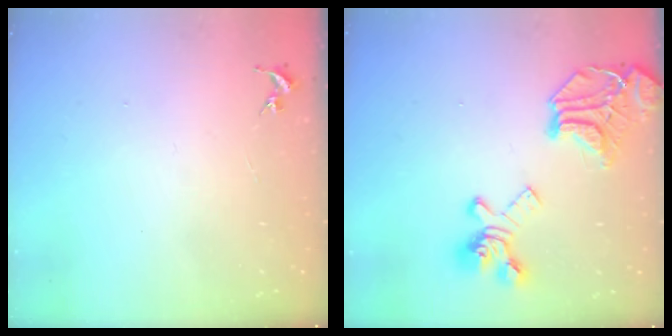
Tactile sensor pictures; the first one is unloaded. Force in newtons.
{"total": 22.2, "press": 22.1, "slide": 2.3}